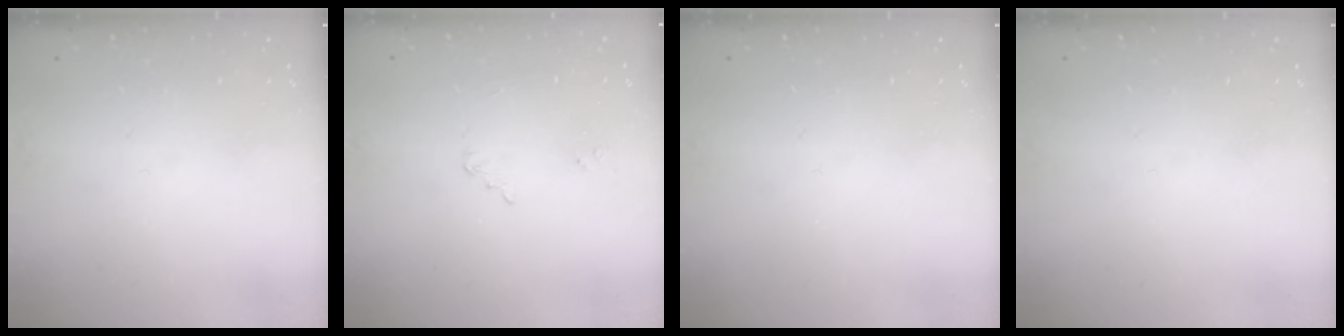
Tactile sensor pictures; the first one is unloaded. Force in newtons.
{"total": 2.2, "press": 2.2, "slide": 0.2}
{"total": 0.0}
{"total": 0.0}